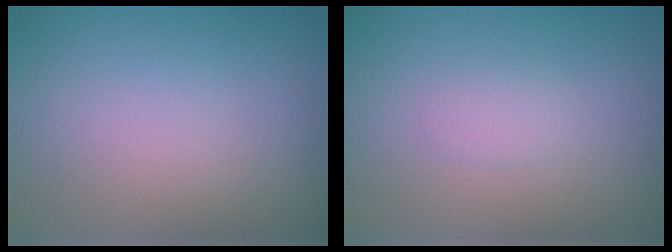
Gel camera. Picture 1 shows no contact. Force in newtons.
{"total": 1.0, "press": 1.0, "slide": 0.0}